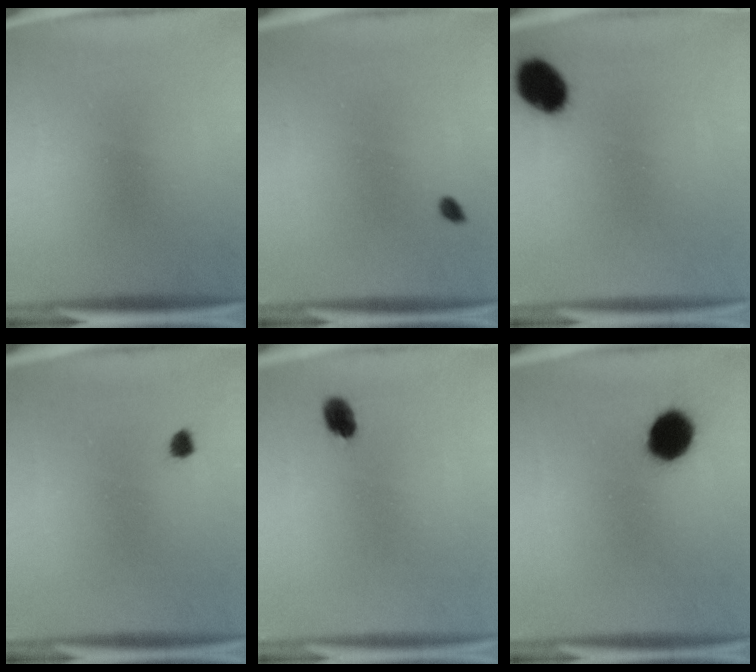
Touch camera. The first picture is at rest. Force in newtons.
{"total": 0.9}
{"total": 8.7}
{"total": 1.2}
{"total": 3.1}
{"total": 8.4}